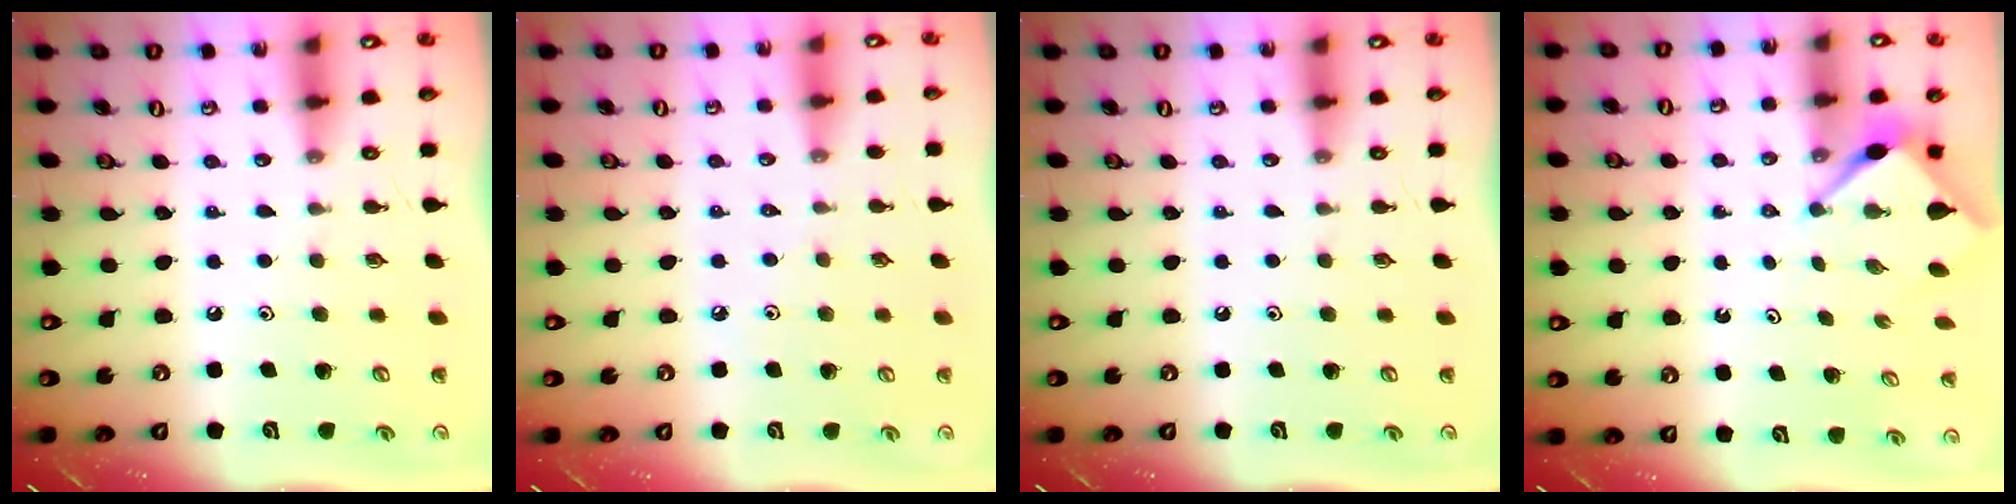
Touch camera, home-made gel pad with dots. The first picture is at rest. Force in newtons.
{"total": 2.8, "press": 2.7, "slide": 0.6}
{"total": 0.0}
{"total": 2.9, "press": 2.9, "slide": 0.3}